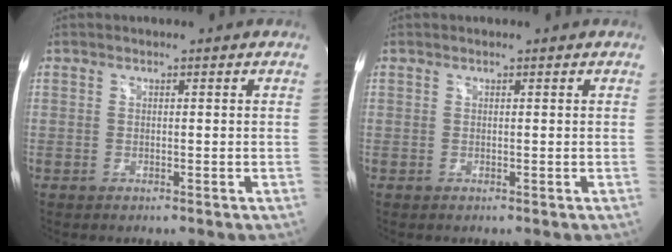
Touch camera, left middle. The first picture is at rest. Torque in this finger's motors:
{"motor_torque": [0.10, -0.09, -0.08, 0.00]}